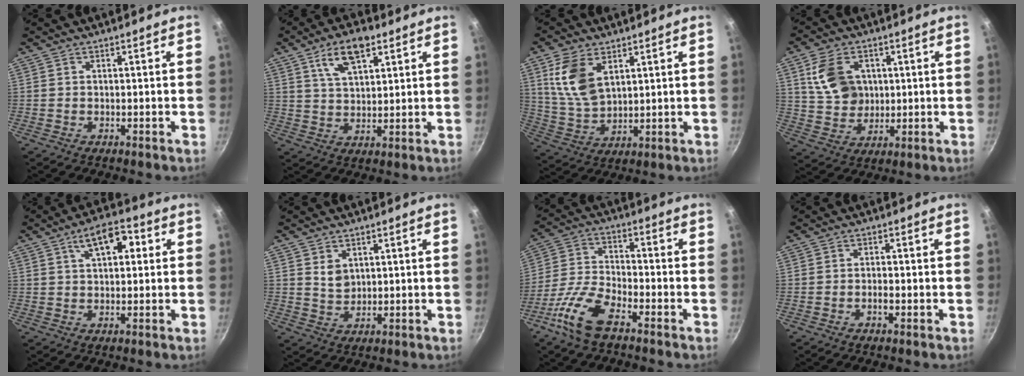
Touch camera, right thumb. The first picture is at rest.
{"total": 9.8, "force": [5.1, 4.5, 7.1], "torque": [-0.111, -0.011, 0.092]}
{"total": 10.9, "force": [4.6, 6.2, 7.7], "torque": [-0.141, -0.024, 0.100]}
{"total": 11.1, "force": [3.1, 8.5, 6.5], "torque": [-0.098, -0.015, 0.063]}
{"total": 8.6, "force": [2.8, 4.3, 6.9], "torque": [-0.089, 0.012, 0.037]}
{"total": 3.8, "force": [1.5, 2.8, 2.0], "torque": [-0.023, -0.009, 0.032]}
{"total": 11.3, "force": [-6.8, 4.2, 8.0], "torque": [-0.163, 0.031, -0.141]}
{"total": 1.8, "force": [-0.6, 0.5, 1.6], "torque": [-0.034, 0.003, -0.013]}